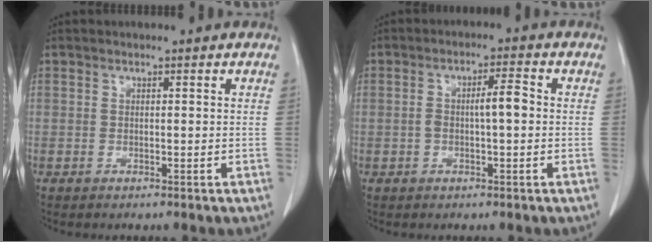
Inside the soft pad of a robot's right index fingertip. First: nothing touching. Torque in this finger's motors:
{"motor_torque": [0.16, 0.04, 0.10, 0.02]}